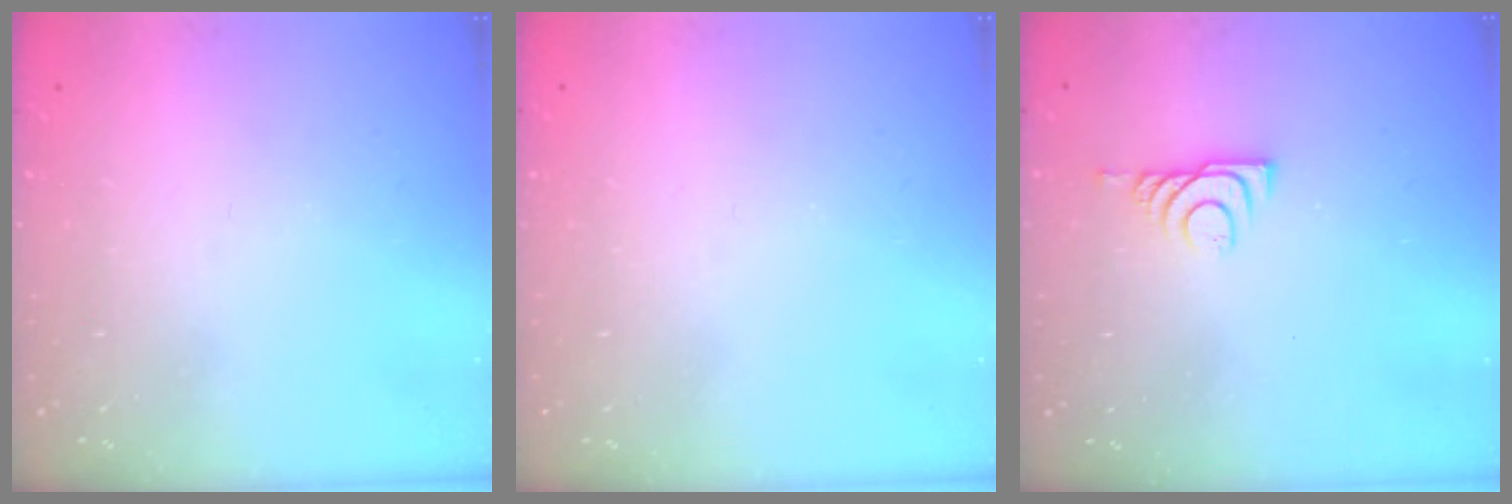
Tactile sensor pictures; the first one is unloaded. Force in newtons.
{"total": 0.0}
{"total": 5.8, "press": 5.7, "slide": 0.8}